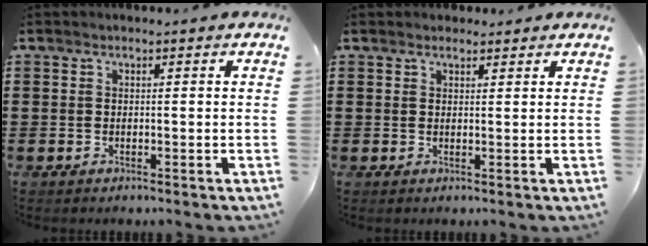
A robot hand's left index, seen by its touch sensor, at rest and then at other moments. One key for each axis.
{"total": 1.5, "fx": 1.4, "fy": 0.5, "fz": 0.2, "tx": -0.006, "ty": 0.003, "tz": 0.027}